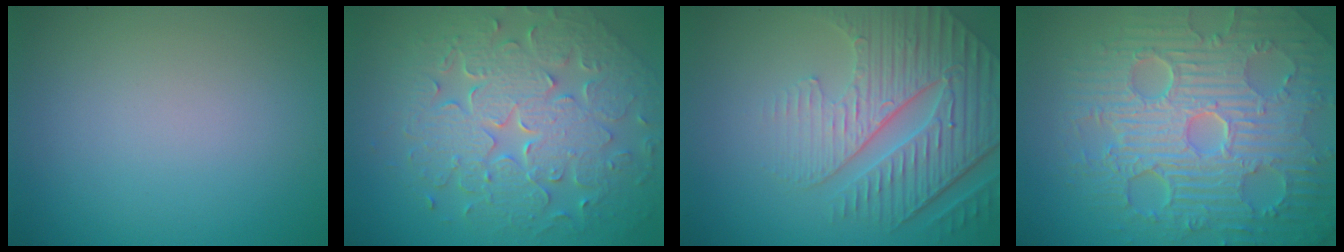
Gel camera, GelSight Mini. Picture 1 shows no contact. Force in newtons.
{"total": 8.9, "press": 6.5, "slide": 6.1}
{"total": 7.0, "press": 5.4, "slide": 4.5}
{"total": 11.0, "press": 7.2, "slide": 8.3}